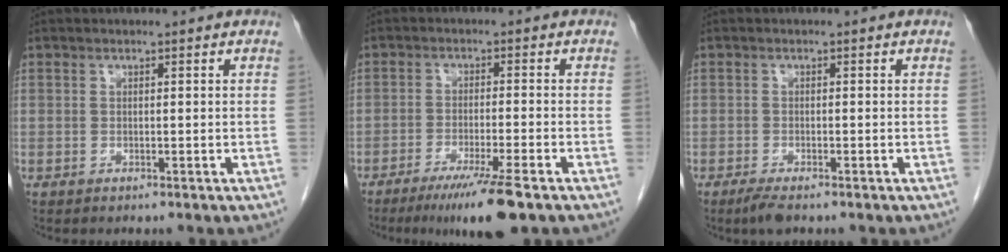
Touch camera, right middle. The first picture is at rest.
{"total": 8.6, "force": [-5.8, -0.5, 6.4], "torque": [-0.102, -0.023, -0.095]}
{"total": 2.3, "force": [-1.7, 0.4, 1.5], "torque": [-0.035, -0.007, -0.031]}